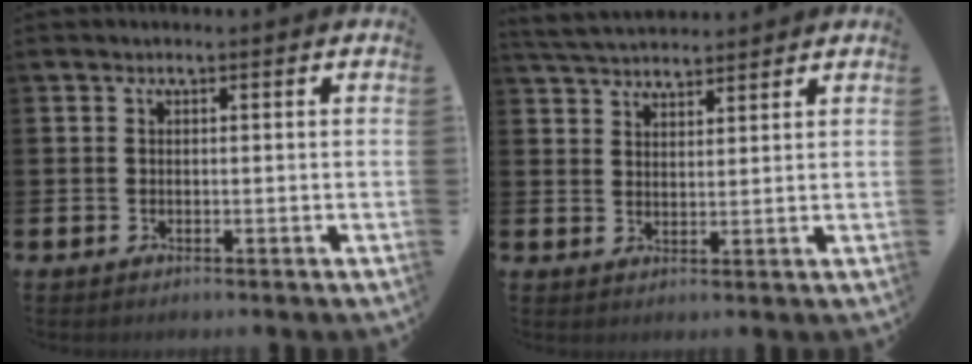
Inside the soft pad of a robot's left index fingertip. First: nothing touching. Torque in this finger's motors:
{"motor_torque": [0.96, -0.80, 0.14, 0.03]}